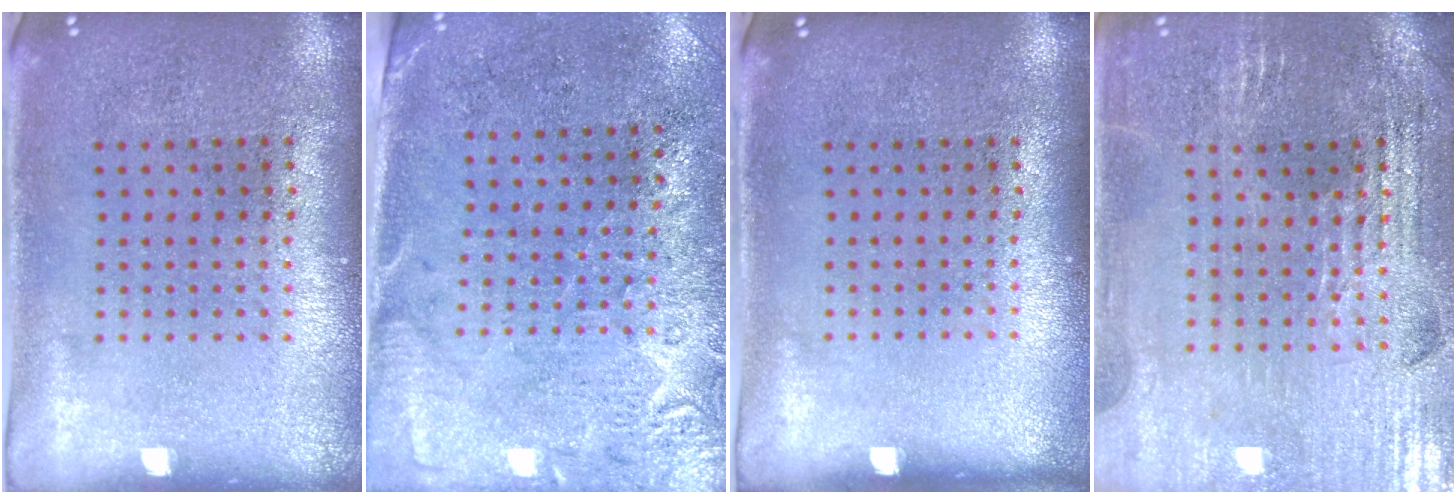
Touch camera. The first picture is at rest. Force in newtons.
{"total": 2.7, "press": 2.4, "slide": 1.2}
{"total": 0.0}
{"total": 2.9, "press": 2.8, "slide": 0.5}